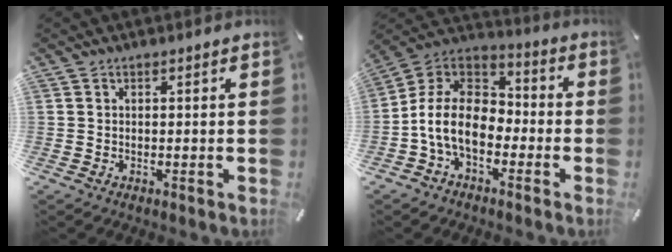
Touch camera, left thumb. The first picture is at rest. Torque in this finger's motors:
{"motor_torque": [0.38, 1.13, 1.47, 0.20, 0.49]}